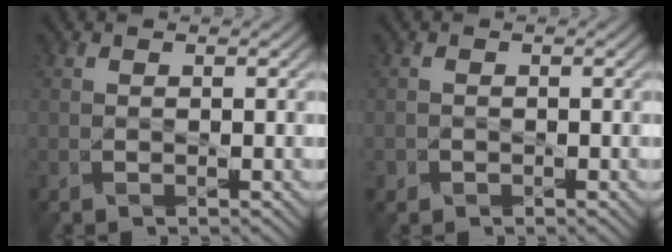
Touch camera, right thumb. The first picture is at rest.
{"total": 0.7, "force": [-0.4, 0.5, 0.1], "torque": [0.000, -0.003, -0.010]}